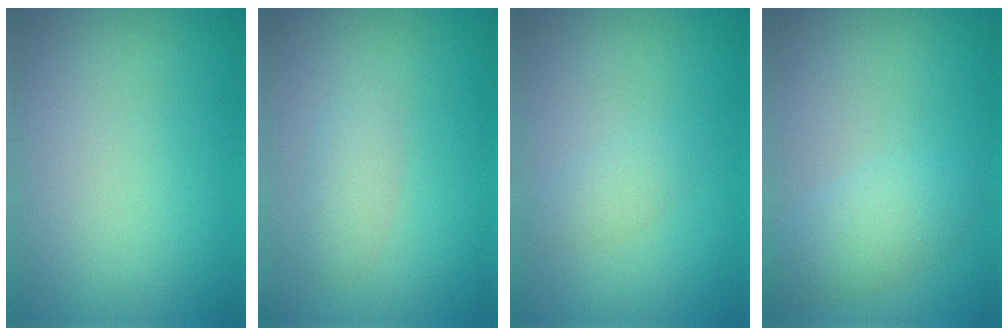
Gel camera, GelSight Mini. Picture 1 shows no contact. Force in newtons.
{"total": 1.7, "press": 1.7, "slide": 0.2}
{"total": 1.2, "press": 1.2, "slide": 0.1}
{"total": 2.9, "press": 2.9, "slide": 0.2}